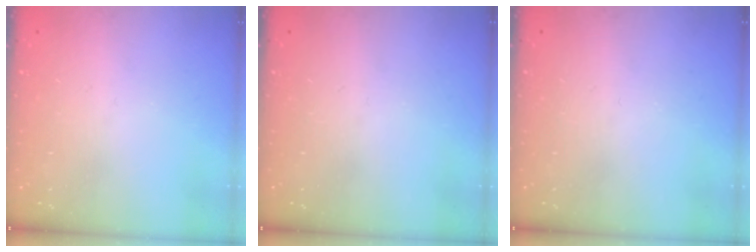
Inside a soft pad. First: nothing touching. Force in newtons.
{"total": 0.0}
{"total": 0.0}